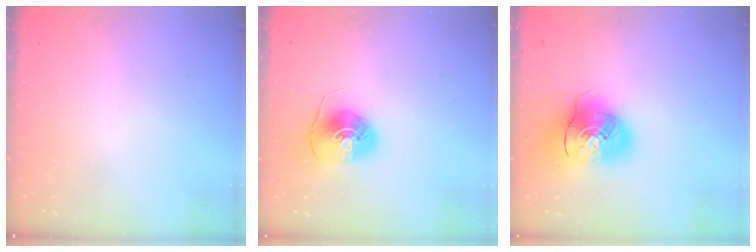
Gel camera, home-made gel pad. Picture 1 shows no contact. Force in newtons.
{"total": 7.5, "press": 7.5, "slide": 0.7}
{"total": 14.8, "press": 14.5, "slide": 2.6}